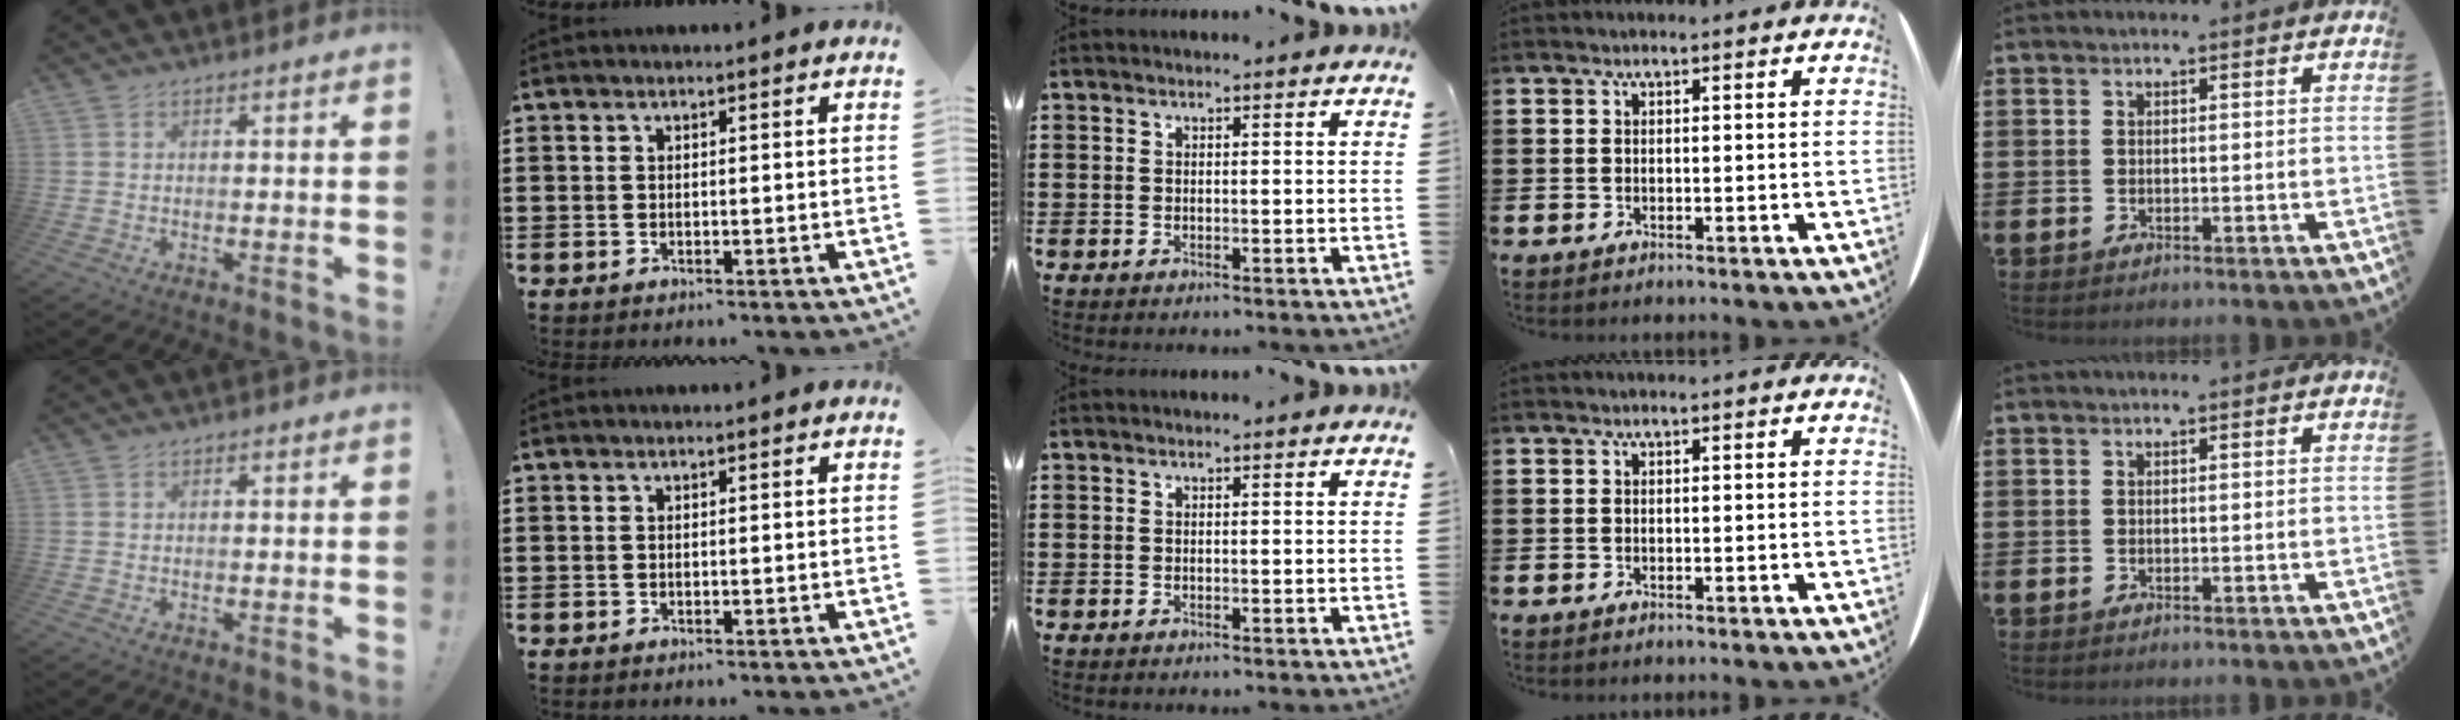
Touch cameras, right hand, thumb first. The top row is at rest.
{}